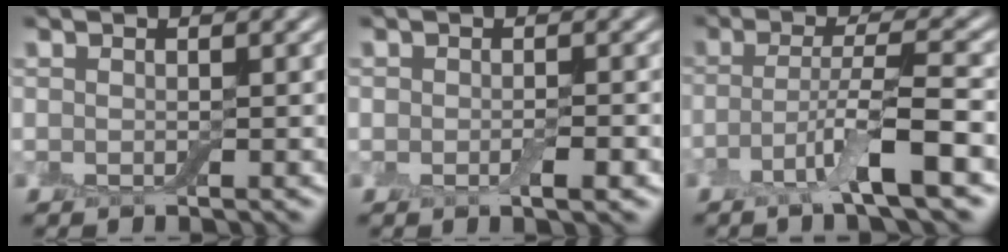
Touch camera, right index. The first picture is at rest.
{"total": 1.7, "force": [-0.7, 0.8, 1.3], "torque": [-0.022, -0.007, -0.008]}
{"total": 5.3, "force": [-2.4, 0.5, 4.7], "torque": [-0.081, -0.001, -0.054]}